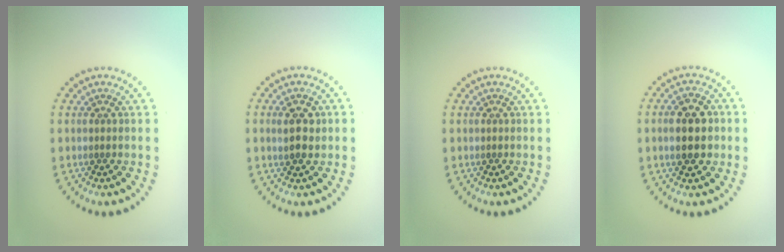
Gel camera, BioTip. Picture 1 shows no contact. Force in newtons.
{"total": 2.4, "press": 2.4, "slide": 0.5}
{"total": 0.0}
{"total": 4.4, "press": 4.4, "slide": 0.1}